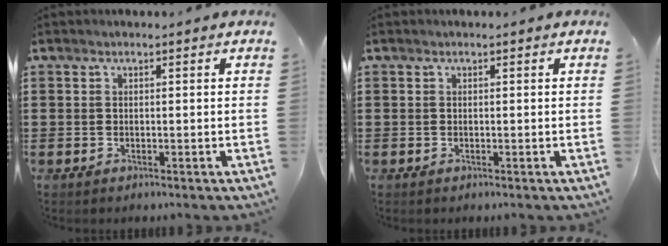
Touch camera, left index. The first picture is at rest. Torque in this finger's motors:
{"motor_torque": [0.00, 0.01, 0.00, 0.00]}